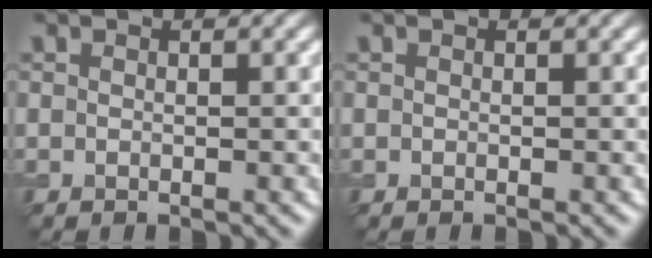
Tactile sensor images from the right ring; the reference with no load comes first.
{"total": 0.0}